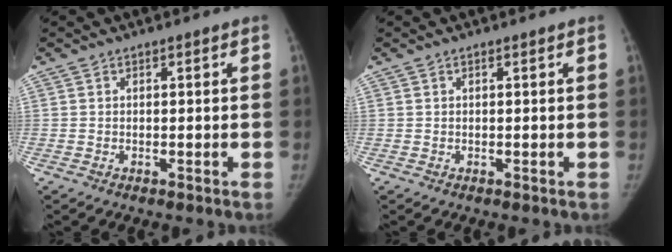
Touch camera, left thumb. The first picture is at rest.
{"total": 0.0}